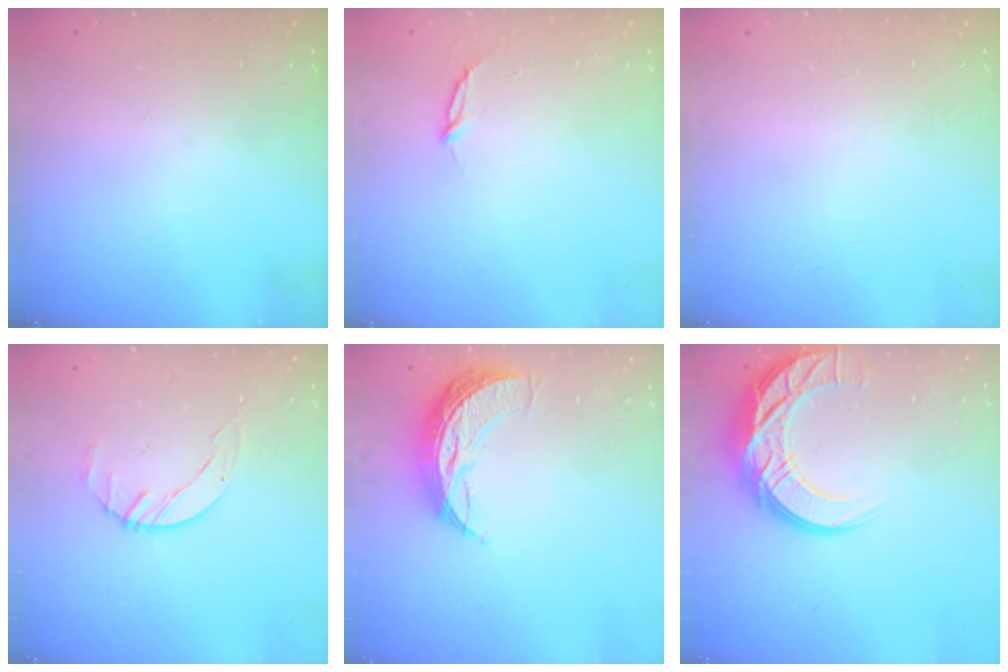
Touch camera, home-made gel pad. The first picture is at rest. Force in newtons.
{"total": 2.8, "press": 2.8, "slide": 0.3}
{"total": 0.0}
{"total": 2.0, "press": 2.0, "slide": 0.3}
{"total": 9.9, "press": 9.9, "slide": 0.6}
{"total": 15.9, "press": 15.9, "slide": 1.2}